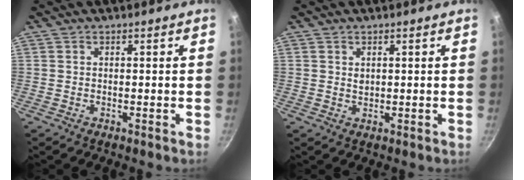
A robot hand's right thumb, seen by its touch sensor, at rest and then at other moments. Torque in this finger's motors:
{"motor_torque": [0.19, -0.07, 0.17, -0.02, -0.03]}